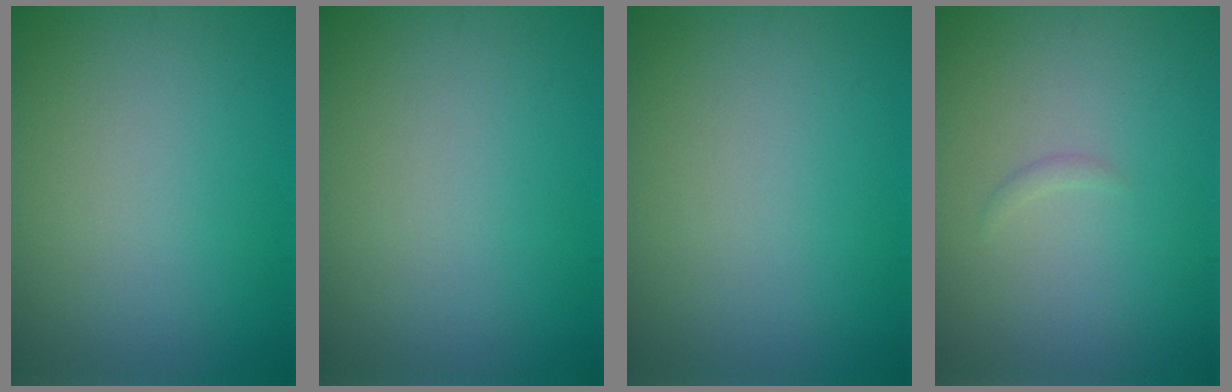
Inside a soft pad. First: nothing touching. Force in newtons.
{"total": 0.0}
{"total": 0.0}
{"total": 0.5, "press": 0.5, "slide": 0.0}